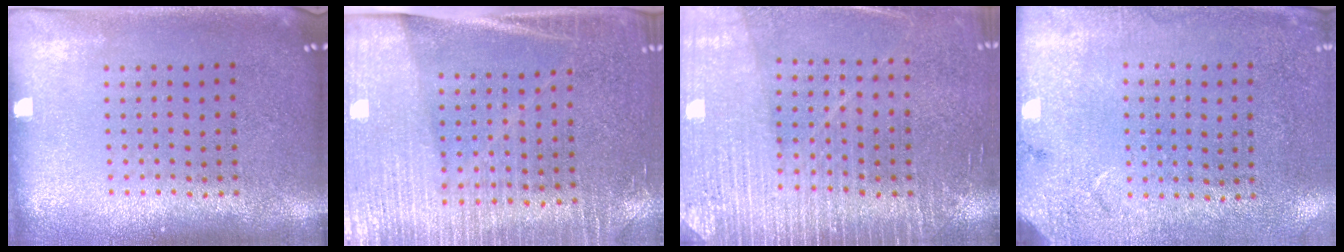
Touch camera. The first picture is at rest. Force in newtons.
{"total": 3.3, "press": 3.0, "slide": 1.4}
{"total": 3.0, "press": 3.0, "slide": 0.4}
{"total": 2.6, "press": 2.1, "slide": 1.6}